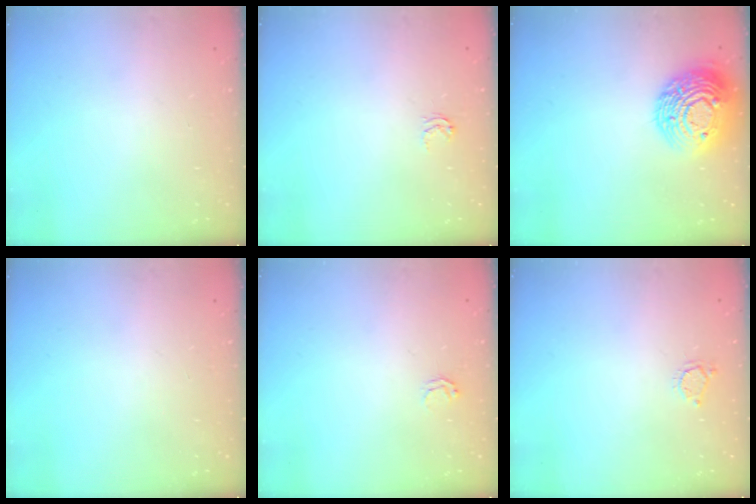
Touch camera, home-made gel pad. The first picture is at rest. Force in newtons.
{"total": 2.7, "press": 2.7, "slide": 0.4}
{"total": 17.8, "press": 17.8, "slide": 1.2}
{"total": 0.0}
{"total": 2.5, "press": 2.5, "slide": 0.2}
{"total": 3.2, "press": 3.2, "slide": 0.3}